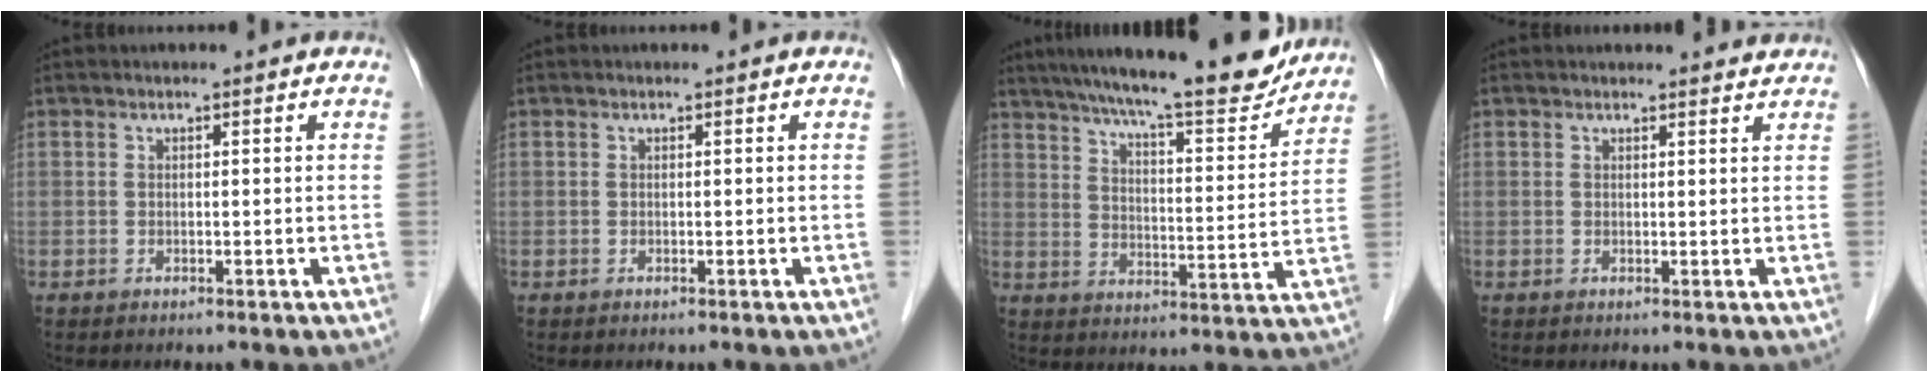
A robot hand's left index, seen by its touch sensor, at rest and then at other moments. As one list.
[{"total": 0.0}, {"total": 19.4, "force": [17.1, 2.1, 8.9], "torque": [-0.141, -0.013, 0.238]}, {"total": 2.5, "force": [2.5, 0.3, 0.1], "torque": [-0.008, -0.003, 0.023]}]